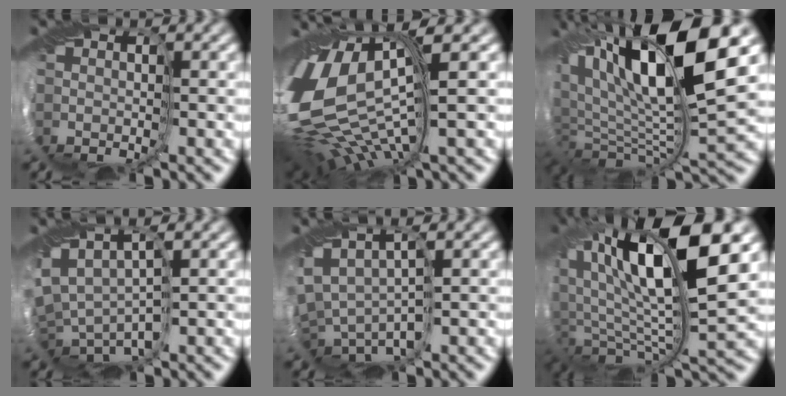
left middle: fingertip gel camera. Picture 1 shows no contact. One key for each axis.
{"total": 12.6, "fx": 1.7, "fy": 5.5, "fz": 11.2, "tx": -0.272, "ty": -0.003, "tz": 0.054}
{"total": 12.4, "fx": 5.3, "fy": 2.8, "fz": 10.9, "tx": -0.206, "ty": 0.021, "tz": 0.098}
{"total": 3.8, "fx": 0.1, "fy": 2.3, "fz": 3.0, "tx": -0.082, "ty": 0.007, "tz": 0.031}
{"total": 2.9, "fx": 0.2, "fy": 1.7, "fz": 2.3, "tx": -0.064, "ty": 0.012, "tz": 0.030}
{"total": 14.0, "fx": 4.8, "fy": 4.6, "fz": 12.3, "tx": -0.251, "ty": 0.022, "tz": 0.096}